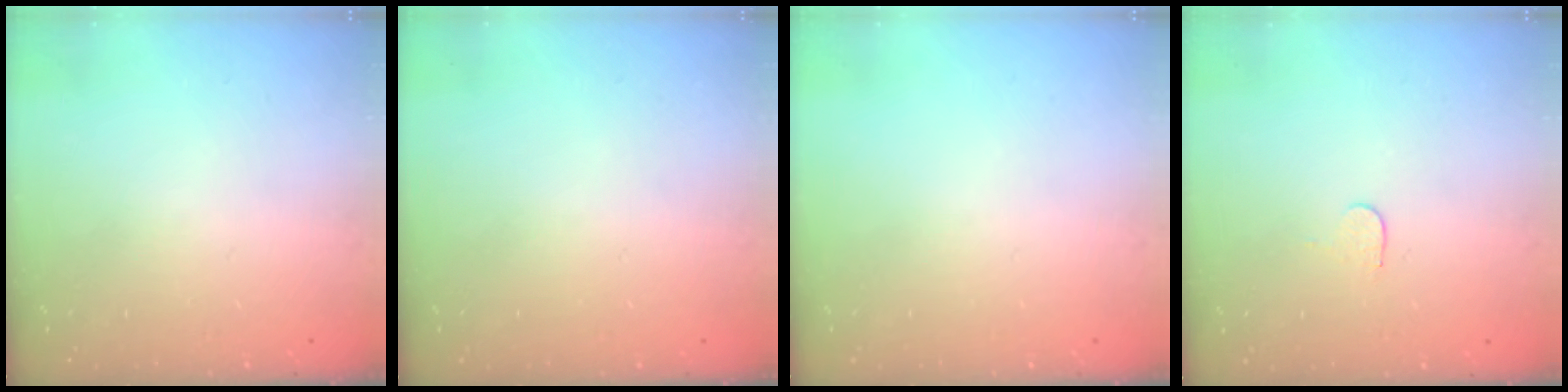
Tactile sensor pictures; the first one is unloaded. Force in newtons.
{"total": 0.6, "press": 0.6, "slide": 0.2}
{"total": 0.0}
{"total": 4.9, "press": 4.9, "slide": 0.3}